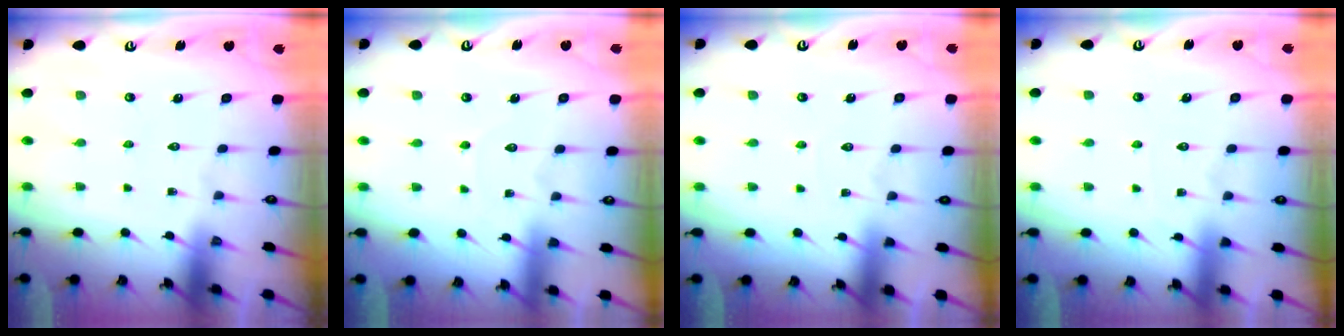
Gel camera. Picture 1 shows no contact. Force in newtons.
{"total": 2.8, "press": 2.8, "slide": 0.3}
{"total": 2.7, "press": 2.7, "slide": 0.3}
{"total": 1.8, "press": 1.8, "slide": 0.3}